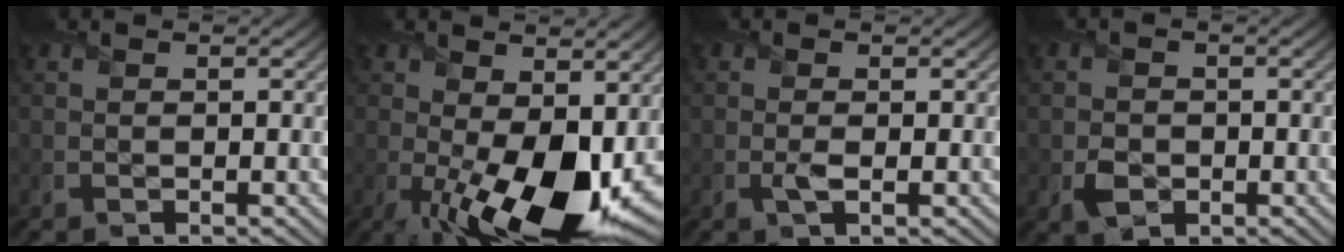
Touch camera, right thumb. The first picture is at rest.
{"total": 13.3, "force": [-2.5, 6.9, 11.1], "torque": [-0.191, -0.040, -0.022]}
{"total": 0.7, "force": [-0.1, 0.3, 0.6], "torque": [-0.013, -0.001, -0.004]}
{"total": 2.2, "force": [-0.7, 2.1, 0.5], "torque": [-0.004, -0.006, -0.016]}